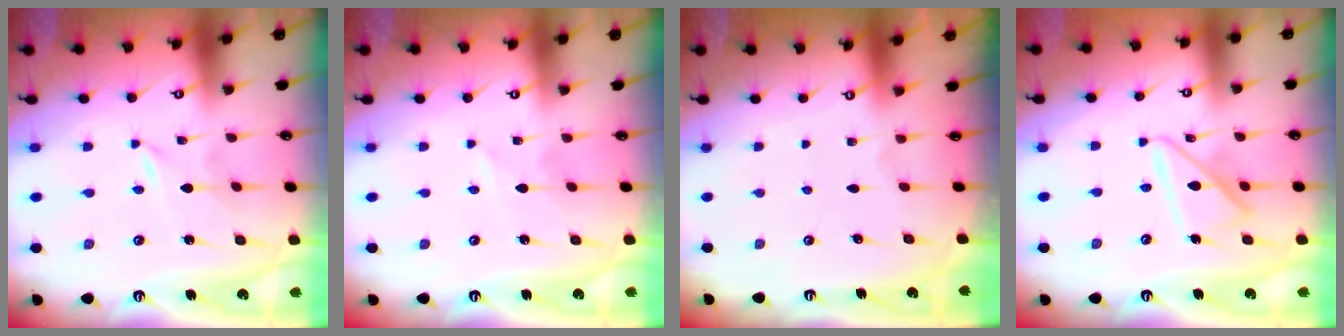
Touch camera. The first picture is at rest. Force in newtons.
{"total": 1.4, "press": 1.4, "slide": 0.2}
{"total": 0.0}
{"total": 12.9, "press": 12.8, "slide": 1.3}